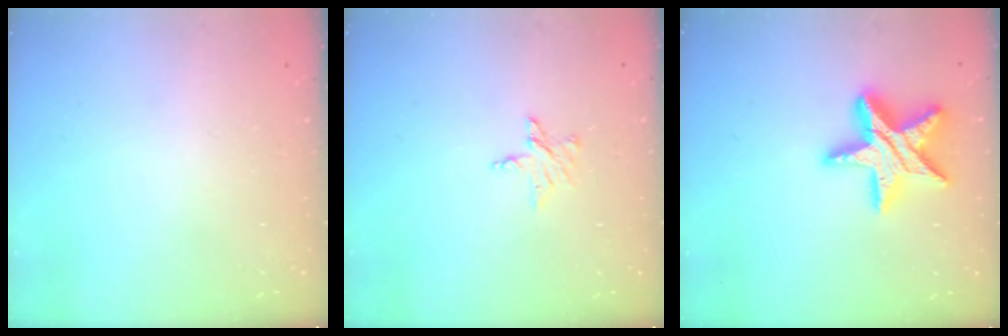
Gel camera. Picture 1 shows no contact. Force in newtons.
{"total": 4.6, "press": 4.6, "slide": 0.5}
{"total": 17.0, "press": 17.0, "slide": 1.3}